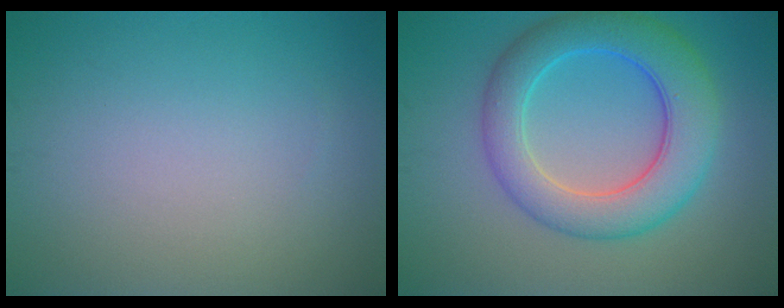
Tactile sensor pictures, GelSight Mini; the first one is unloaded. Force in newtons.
{"total": 7.5, "press": 7.5, "slide": 0.1}